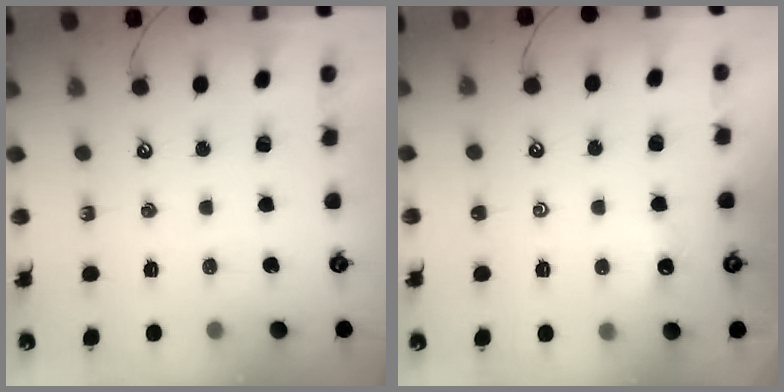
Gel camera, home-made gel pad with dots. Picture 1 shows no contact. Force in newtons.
{"total": 0.0}